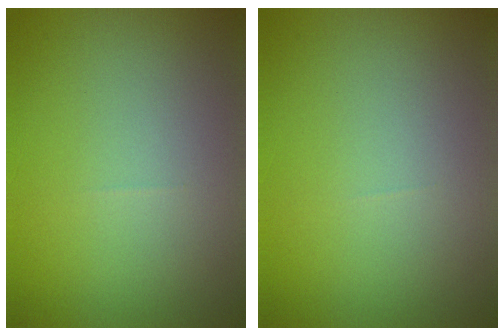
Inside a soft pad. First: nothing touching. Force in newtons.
{"total": 0.0}